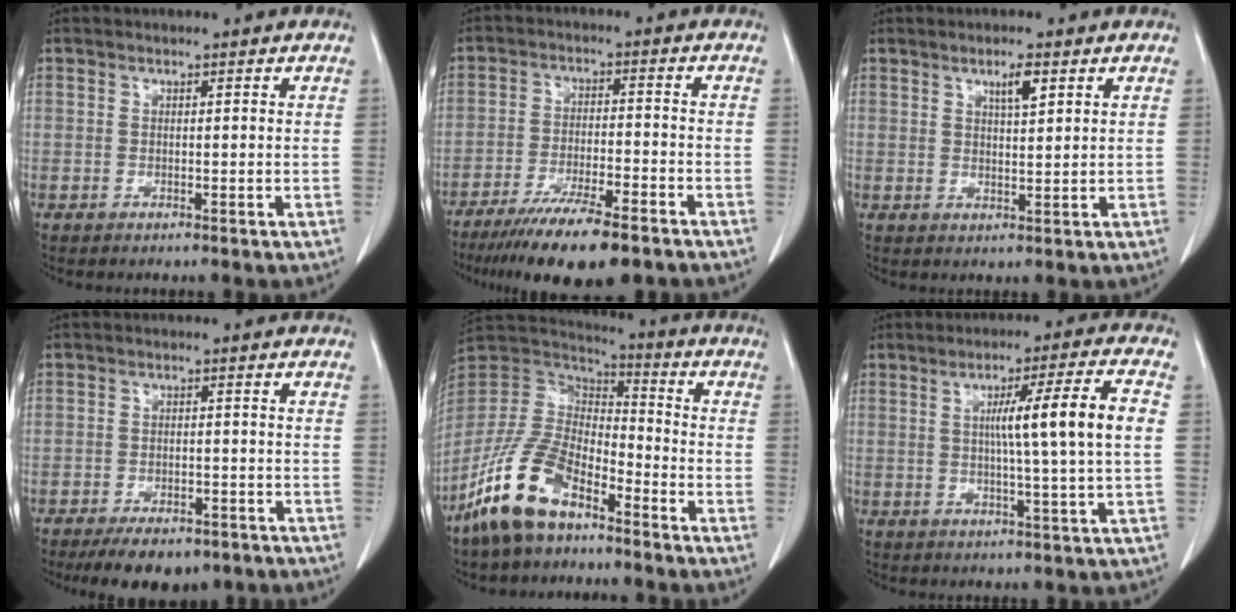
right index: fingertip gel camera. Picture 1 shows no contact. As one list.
[{"total": 13.8, "force": [-10.4, 2.1, 8.8], "torque": [-0.147, -0.031, -0.167]}, {"total": 3.3, "force": [1.8, 0.5, 2.8], "torque": [-0.046, -0.003, 0.030]}, {"total": 8.5, "force": [-6.4, 3.9, 4.1], "torque": [-0.050, 0.001, -0.091]}, {"total": 14.4, "force": [-9.4, 6.2, 8.9], "torque": [-0.192, 0.004, -0.188]}, {"total": 10.7, "force": [1.2, -1.2, 10.6], "torque": [-0.162, 0.005, 0.018]}]